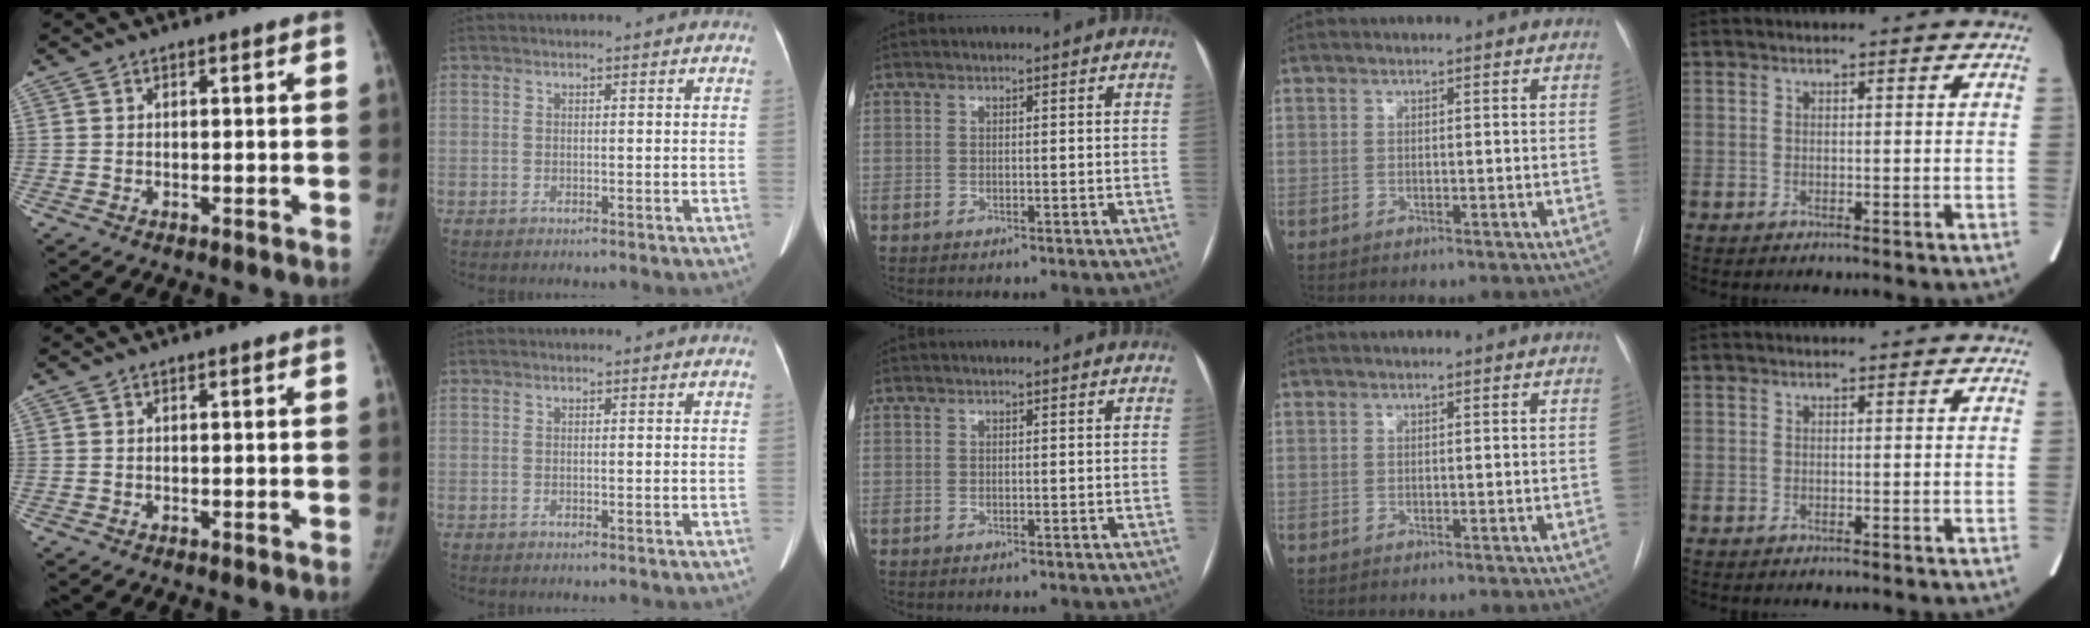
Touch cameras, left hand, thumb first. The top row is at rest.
{}